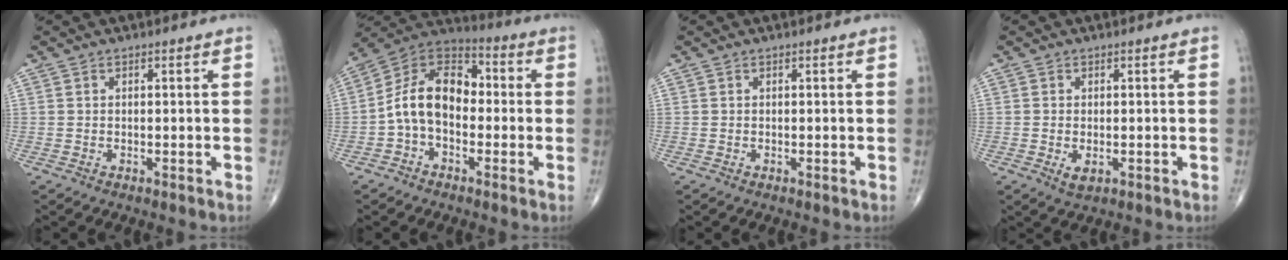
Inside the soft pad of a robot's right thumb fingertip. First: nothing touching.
{"total": 12.8, "force": [-1.6, 8.5, 9.4], "torque": [-0.147, 0.042, -0.044]}
{"total": 0.0}
{"total": 2.3, "force": [-0.6, 1.2, 1.8], "torque": [-0.033, -0.004, -0.005]}